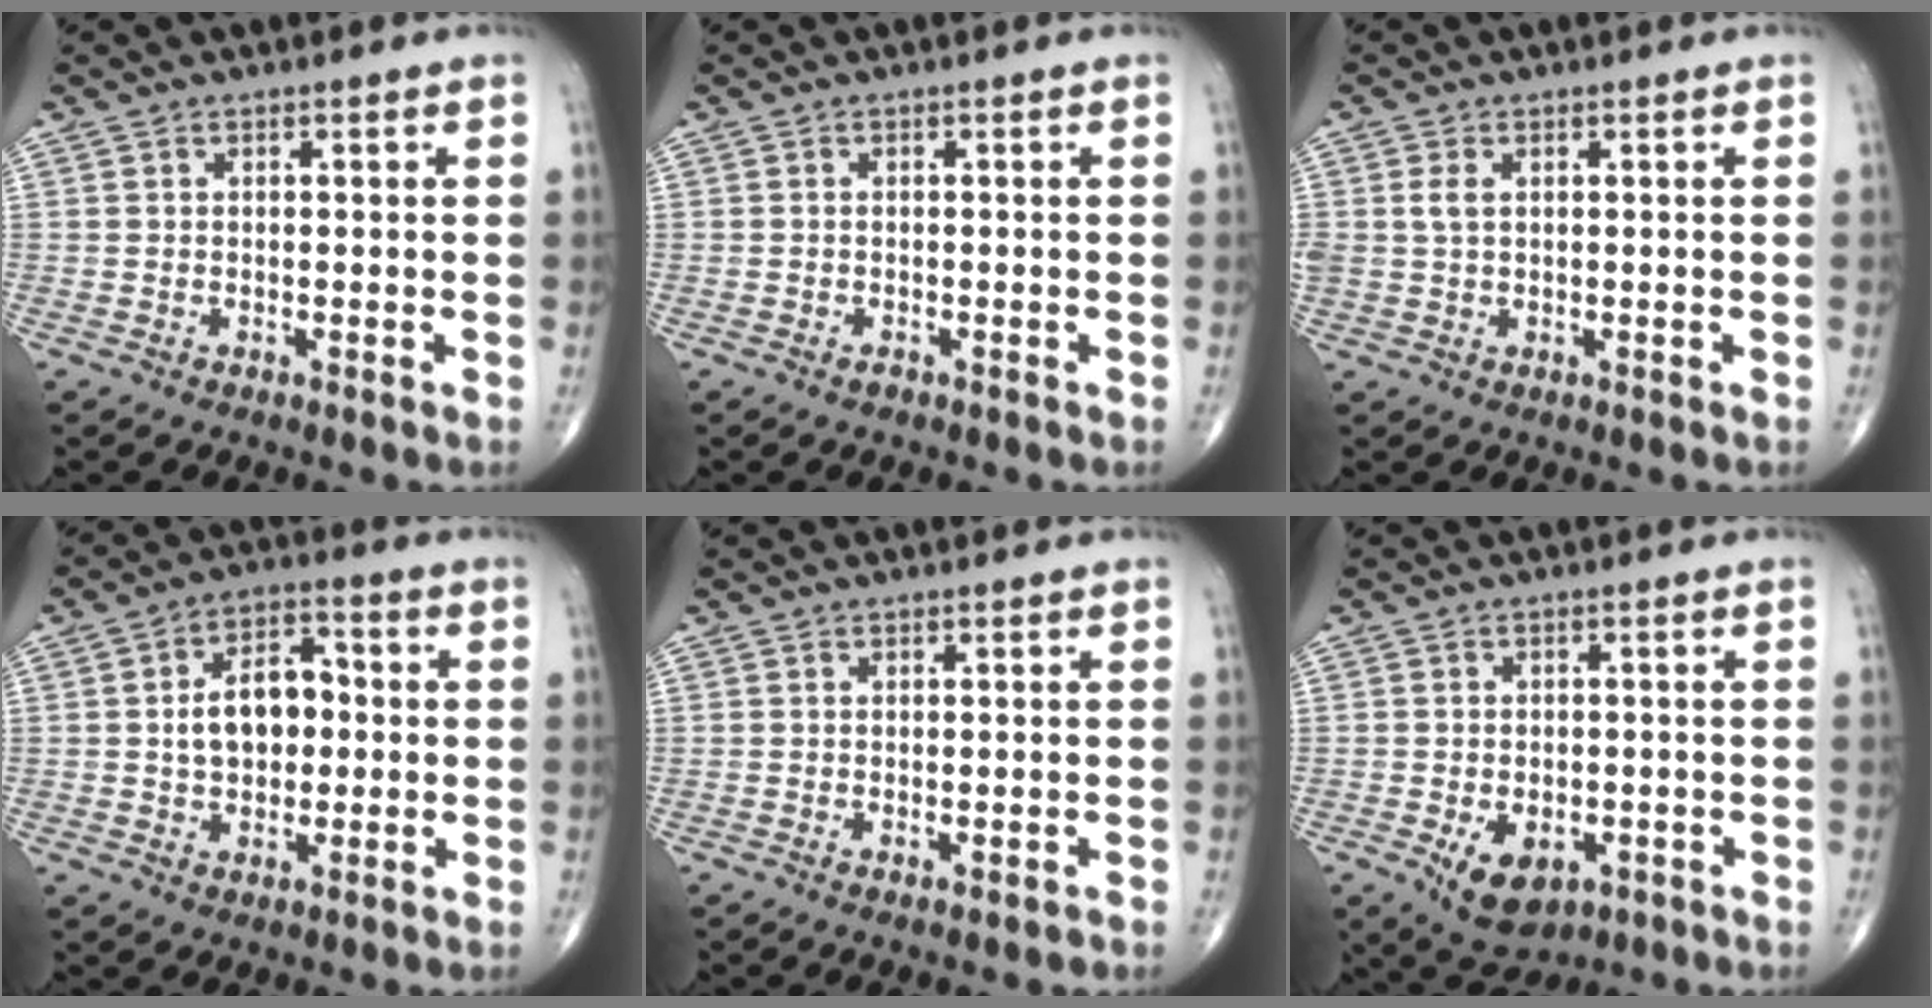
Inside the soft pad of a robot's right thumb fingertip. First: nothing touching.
{"total": 0.6, "force": [-0.4, 0.3, 0.2], "torque": [-0.004, 0.001, -0.009]}
{"total": 2.2, "force": [0.5, 1.4, 1.6], "torque": [-0.036, 0.003, 0.011]}
{"total": 10.1, "force": [0.2, 6.7, 7.6], "torque": [-0.098, 0.023, -0.001]}
{"total": 1.3, "force": [-0.5, 0.4, 1.1], "torque": [-0.017, -0.001, -0.004]}
{"total": 8.1, "force": [-3.1, 5.1, 5.5], "torque": [-0.076, 0.005, -0.035]}